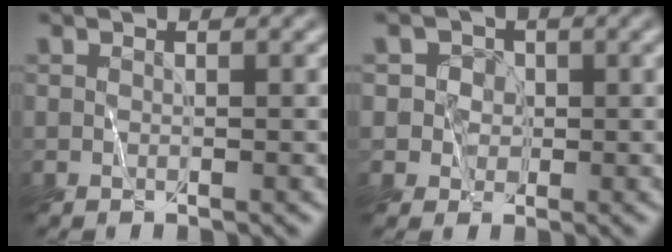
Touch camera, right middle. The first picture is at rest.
{"total": 3.2, "force": [1.0, 2.9, 0.7], "torque": [0.014, 0.027, 0.006]}